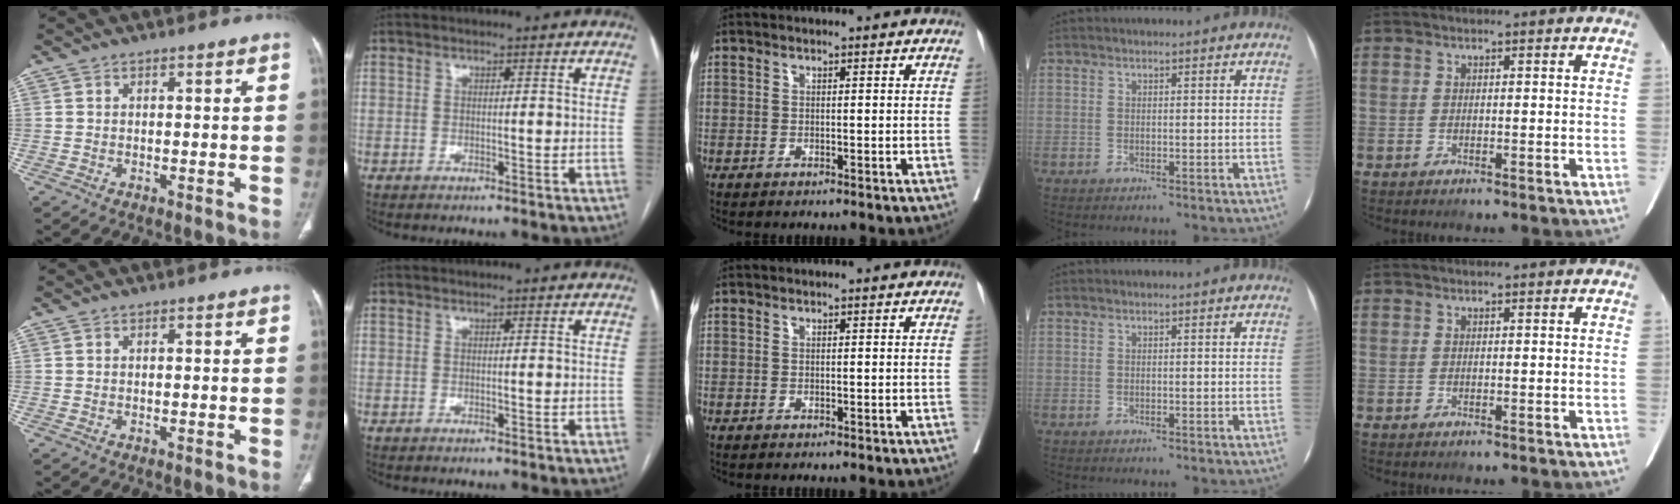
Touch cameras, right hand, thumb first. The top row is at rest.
{}